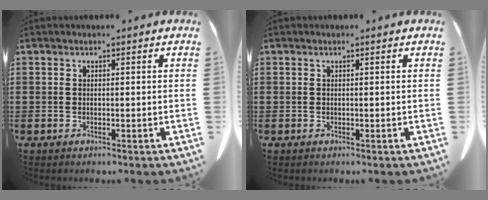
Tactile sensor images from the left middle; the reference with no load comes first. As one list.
[{"total": 0.0}]